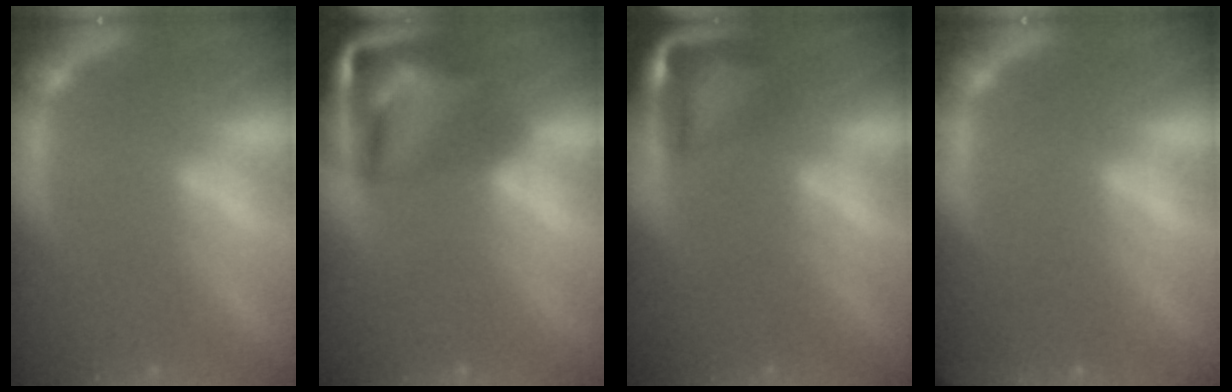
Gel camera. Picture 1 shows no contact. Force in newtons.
{"total": 9.5}
{"total": 5.5}
{"total": 3.5}